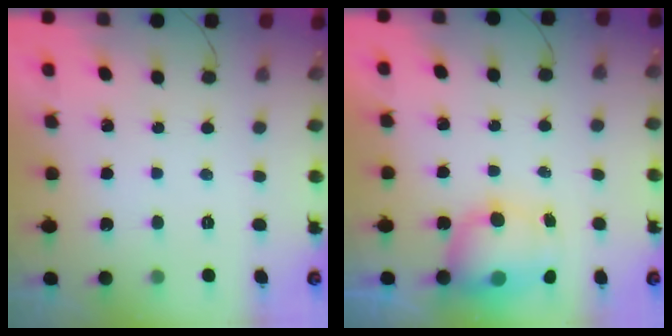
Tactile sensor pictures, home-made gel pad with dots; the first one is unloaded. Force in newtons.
{"total": 11.3, "press": 8.5, "slide": 7.5}